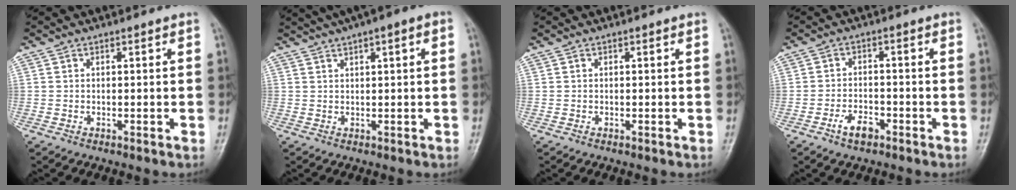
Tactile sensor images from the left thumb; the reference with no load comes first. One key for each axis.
{"total": 6.7, "fx": 3.4, "fy": 1.6, "fz": 5.5, "tx": -0.091, "ty": 0.022, "tz": 0.049}
{"total": 0.0}
{"total": 4.2, "fx": -2.5, "fy": 2.2, "fz": 2.5, "tx": -0.039, "ty": 0.017, "tz": -0.046}